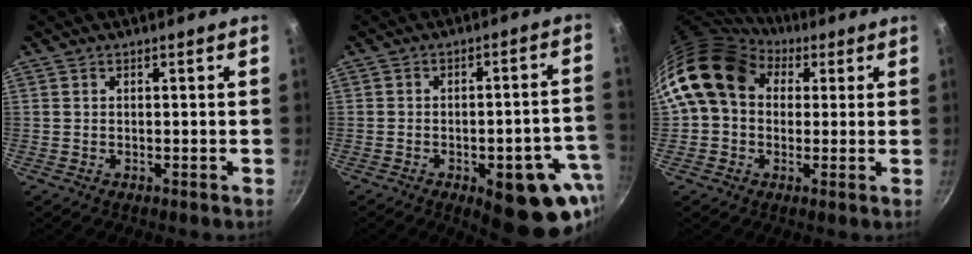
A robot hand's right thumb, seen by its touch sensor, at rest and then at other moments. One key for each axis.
{"total": 17.8, "fx": -7.1, "fy": 7.5, "fz": 14.5, "tx": -0.114, "ty": 0.021, "tz": -0.084}
{"total": 13.2, "fx": 4.2, "fy": 10.4, "fz": 7.0, "tx": -0.096, "ty": 0.015, "tz": 0.057}